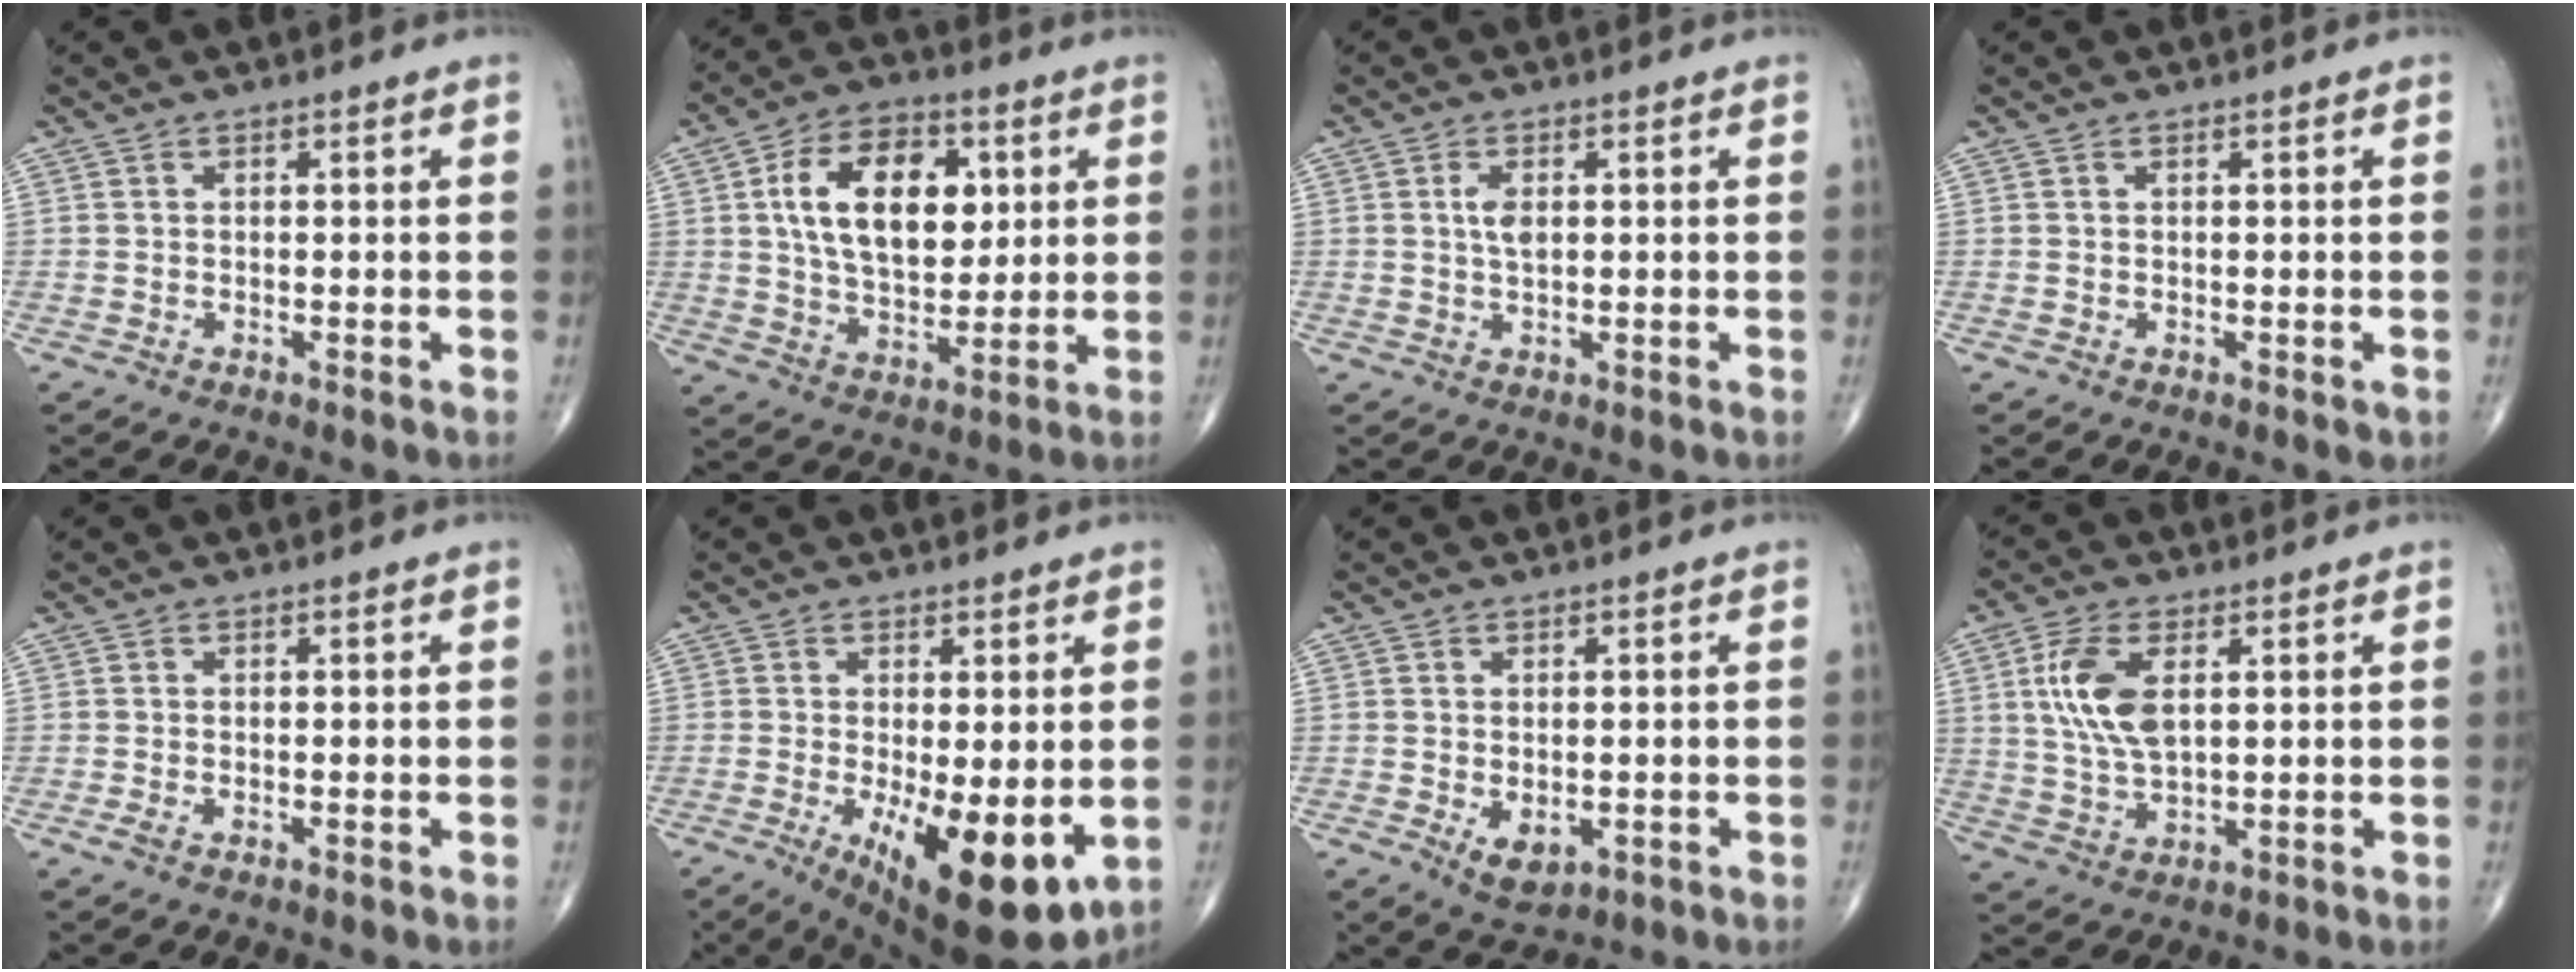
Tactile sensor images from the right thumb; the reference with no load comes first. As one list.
[{"total": 17.4, "force": [4.1, 10.6, 13.2], "torque": [-0.184, -0.008, 0.070]}, {"total": 3.0, "force": [0.6, 1.5, 2.5], "torque": [-0.046, -0.003, 0.011]}, {"total": 1.0, "force": [0.1, 0.5, 0.8], "torque": [-0.013, -0.002, 0.004]}, {"total": 1.1, "force": [-0.6, 0.5, 0.8], "torque": [-0.022, -0.001, -0.013]}, {"total": 14.6, "force": [-3.4, 5.2, 13.2], "torque": [-0.194, -0.029, -0.035]}, {"total": 4.5, "force": [-1.1, 2.8, 3.4], "torque": [-0.044, -0.008, -0.006]}, {"total": 10.0, "force": [2.6, 5.0, 8.3], "torque": [-0.172, -0.007, 0.053]}]